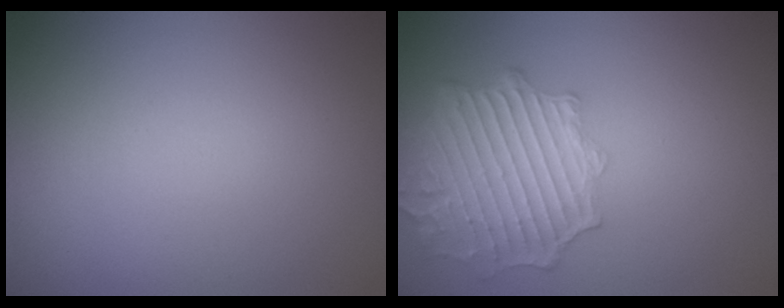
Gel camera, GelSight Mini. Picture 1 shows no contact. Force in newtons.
{"total": 6.2, "press": 5.0, "slide": 3.8}